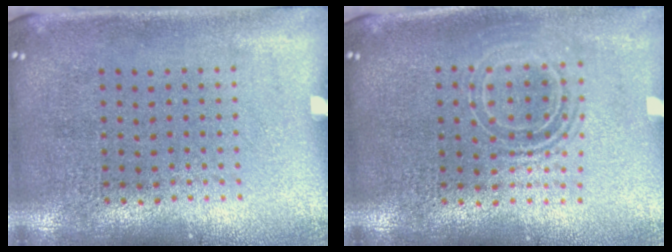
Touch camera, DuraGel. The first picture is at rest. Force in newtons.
{"total": 1.7, "press": 1.4, "slide": 1.0}